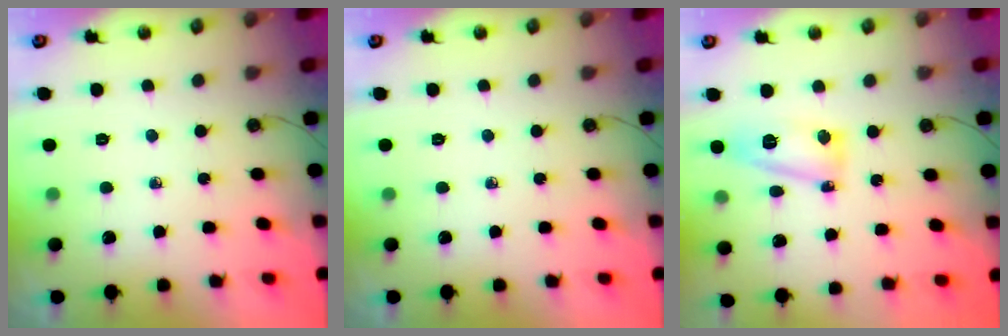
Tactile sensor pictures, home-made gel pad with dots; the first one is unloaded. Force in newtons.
{"total": 0.0}
{"total": 9.6, "press": 9.6, "slide": 0.7}